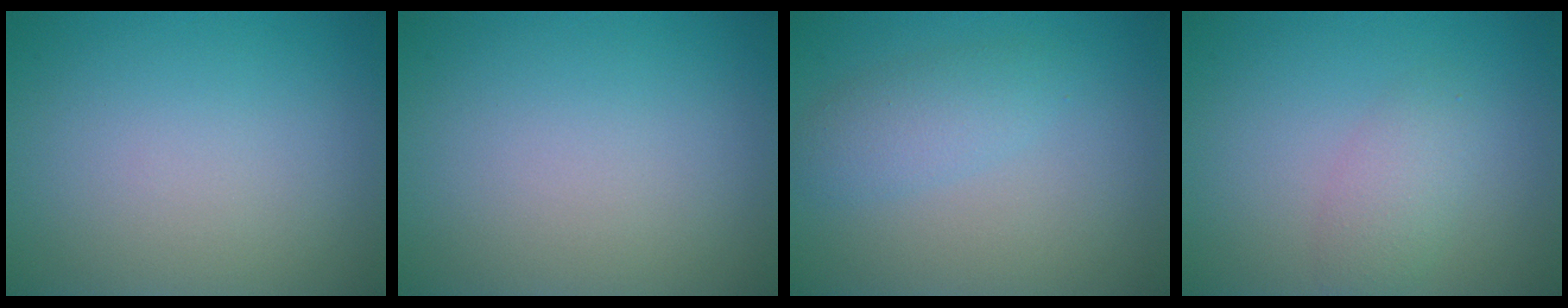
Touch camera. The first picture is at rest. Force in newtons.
{"total": 0.0}
{"total": 2.4, "press": 2.4, "slide": 0.1}
{"total": 2.2, "press": 2.2, "slide": 0.2}